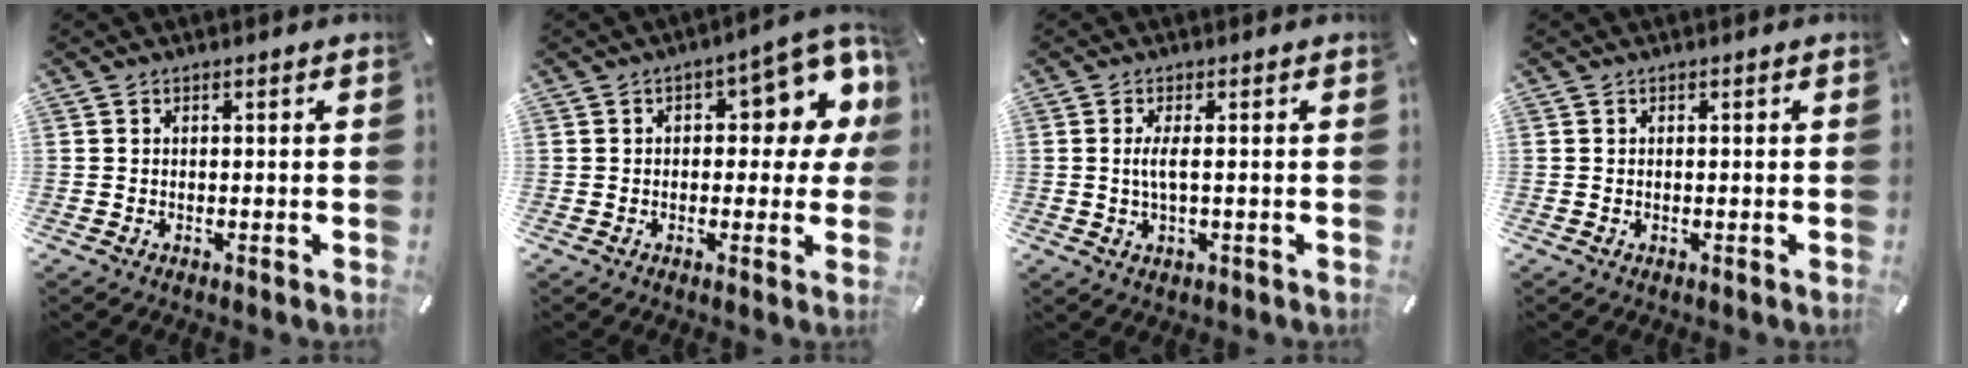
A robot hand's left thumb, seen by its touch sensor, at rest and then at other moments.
{"total": 12.5, "force": [3.7, 5.9, 10.3], "torque": [-0.120, -0.021, 0.059]}
{"total": 4.0, "force": [0.3, 1.0, 3.8], "torque": [-0.079, -0.003, 0.001]}
{"total": 0.0}